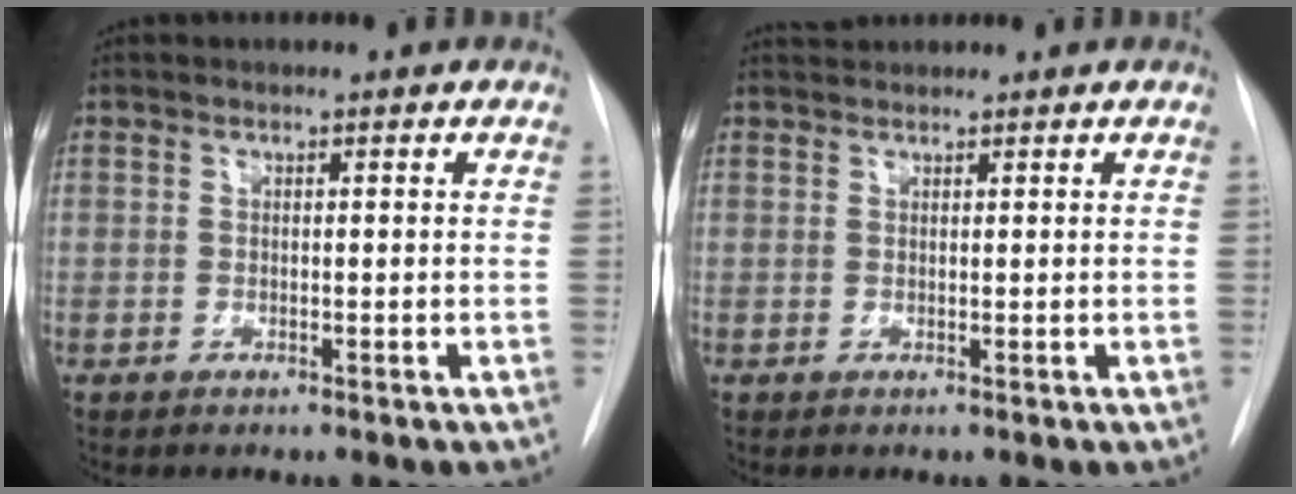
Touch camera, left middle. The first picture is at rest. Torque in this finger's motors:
{"motor_torque": [0.27, -0.13, -0.04, 0.02]}